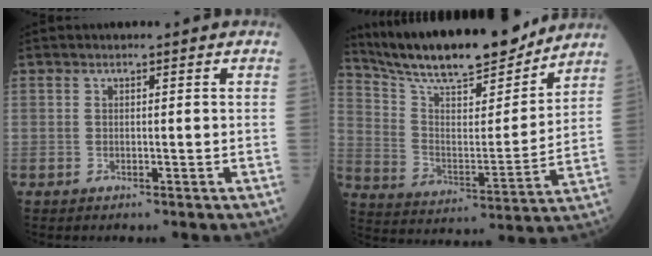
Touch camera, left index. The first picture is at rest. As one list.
[{"total": 19.8, "force": [17.7, 2.8, 8.4], "torque": [-0.155, -0.011, 0.288]}]